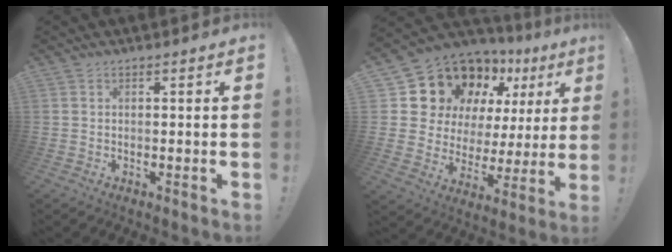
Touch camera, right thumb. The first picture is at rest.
{"total": 16.4, "force": [11.4, 9.6, 6.8], "torque": [-0.108, -0.090, 0.223]}